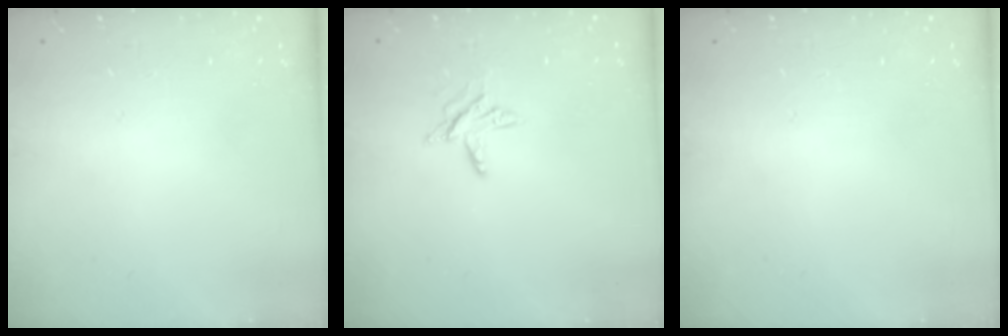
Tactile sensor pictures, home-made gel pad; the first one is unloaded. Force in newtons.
{"total": 6.4, "press": 6.3, "slide": 0.5}
{"total": 0.0}